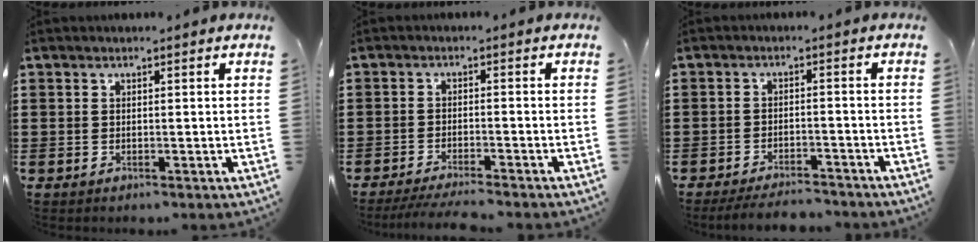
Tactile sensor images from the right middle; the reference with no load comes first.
{"total": 3.5, "force": [-3.2, -0.2, 1.4], "torque": [-0.030, -0.010, -0.062]}
{"total": 3.7, "force": [-3.6, 0.2, 1.0], "torque": [-0.017, 0.001, -0.070]}